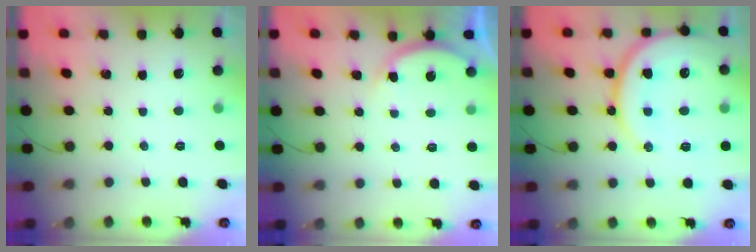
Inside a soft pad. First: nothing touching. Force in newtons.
{"total": 3.7, "press": 3.6, "slide": 0.6}
{"total": 19.0, "press": 18.8, "slide": 2.1}